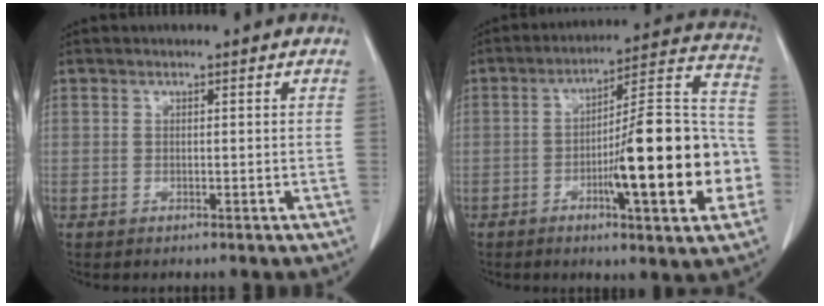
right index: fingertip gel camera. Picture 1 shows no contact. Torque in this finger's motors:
{"motor_torque": [2.14, 0.00, 1.05, 0.21]}